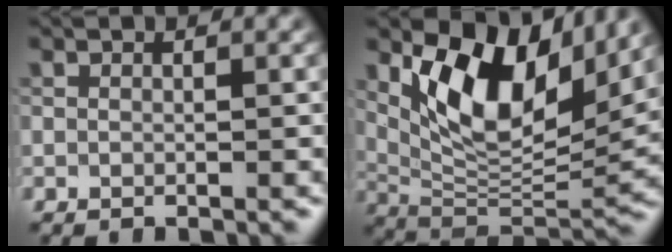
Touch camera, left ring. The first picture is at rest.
{"total": 10.5, "force": [4.6, 5.2, 7.9], "torque": [-0.134, -0.010, 0.090]}